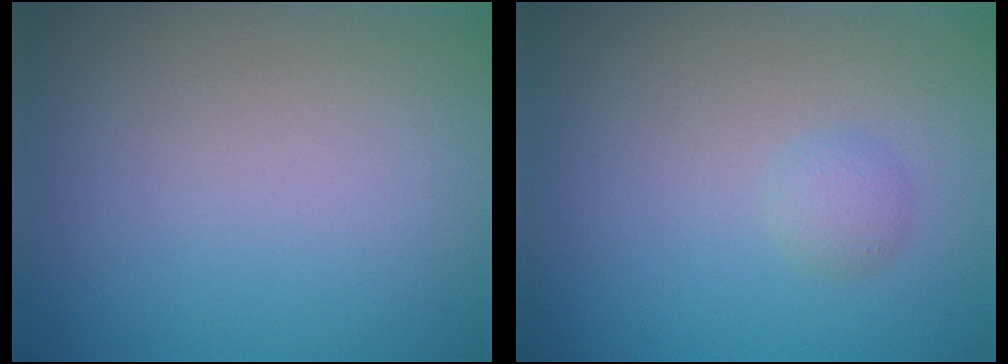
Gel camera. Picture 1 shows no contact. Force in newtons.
{"total": 1.1, "press": 1.1, "slide": 0.0}